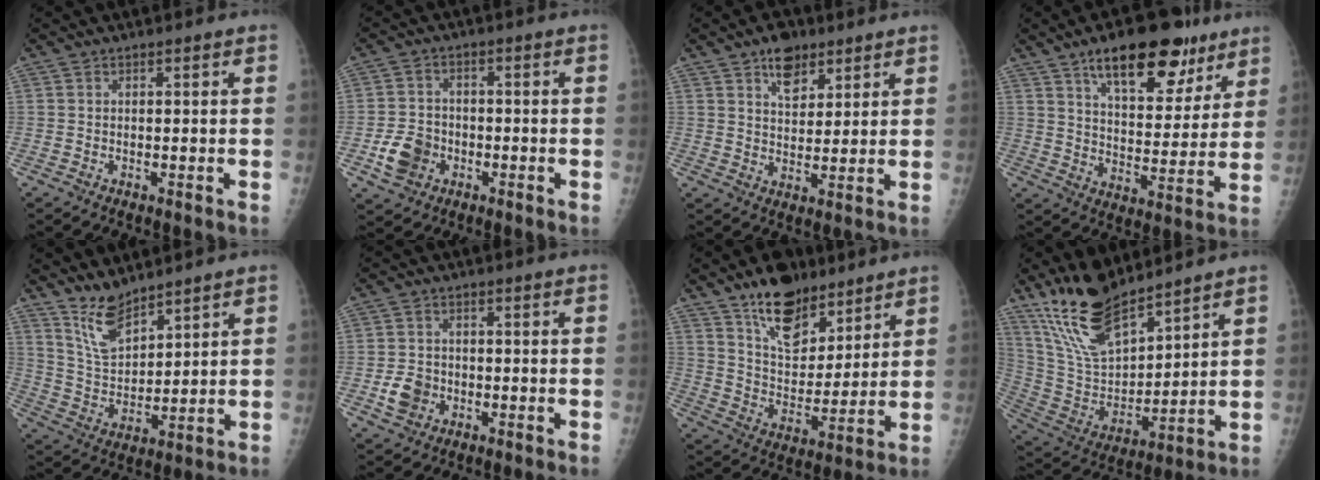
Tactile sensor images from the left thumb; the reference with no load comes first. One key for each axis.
{"total": 7.1, "fx": -2.5, "fy": 5.7, "fz": 3.3, "tx": -0.045, "ty": 0.014, "tz": -0.044}
{"total": 7.0, "fx": 4.4, "fy": 4.0, "fz": 3.7, "tx": -0.033, "ty": -0.024, "tz": 0.071}
{"total": 18.6, "fx": 11.5, "fy": 8.2, "fz": 12.2, "tx": -0.133, "ty": -0.044, "tz": 0.178}
{"total": 7.8, "fx": 6.6, "fy": 2.6, "fz": 3.3, "tx": -0.049, "ty": -0.053, "tz": 0.144}
{"total": 5.0, "fx": -1.5, "fy": 4.2, "fz": 2.4, "tx": -0.030, "ty": 0.008, "tz": -0.025}
{"total": 15.0, "fx": 10.4, "fy": 7.6, "fz": 7.8, "tx": -0.087, "ty": -0.064, "tz": 0.183}
{"total": 16.3, "fx": 13.0, "fy": 5.4, "fz": 8.3, "tx": -0.131, "ty": -0.067, "tz": 0.262}